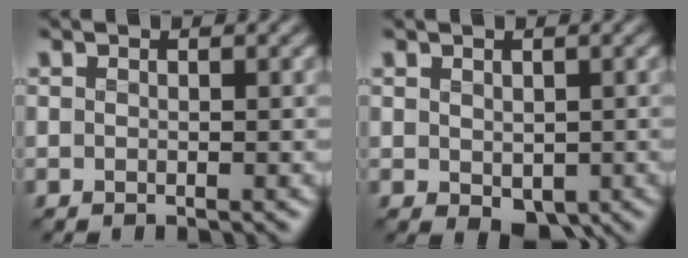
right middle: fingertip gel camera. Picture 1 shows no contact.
{"total": 2.3, "force": [-0.2, 1.5, 1.7], "torque": [-0.028, -0.010, 0.007]}